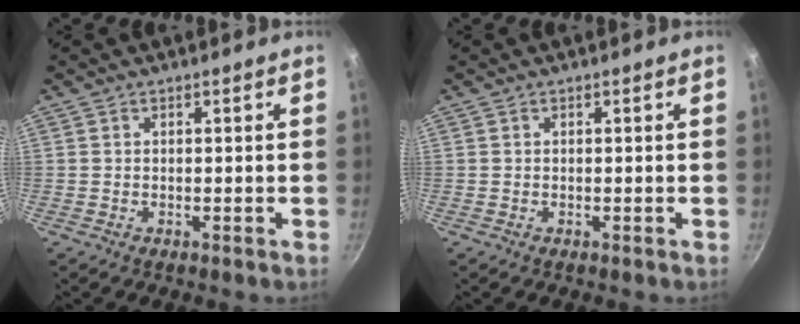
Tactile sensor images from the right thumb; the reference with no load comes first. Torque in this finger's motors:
{"motor_torque": [-0.06, 0.00, 0.00, 0.00, -0.01]}